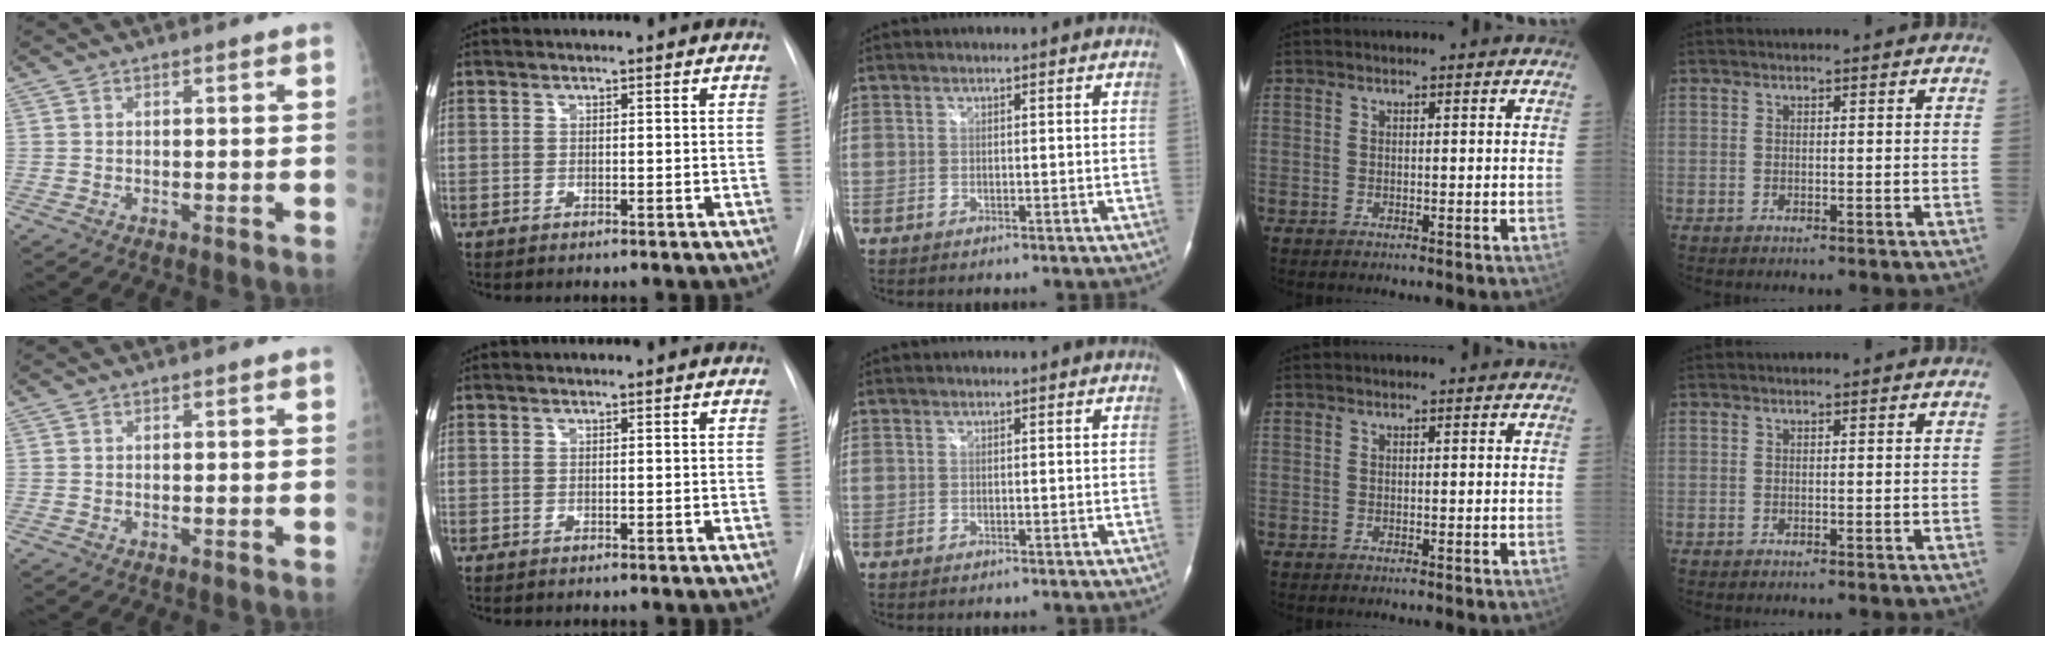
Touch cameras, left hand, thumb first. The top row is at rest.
{}